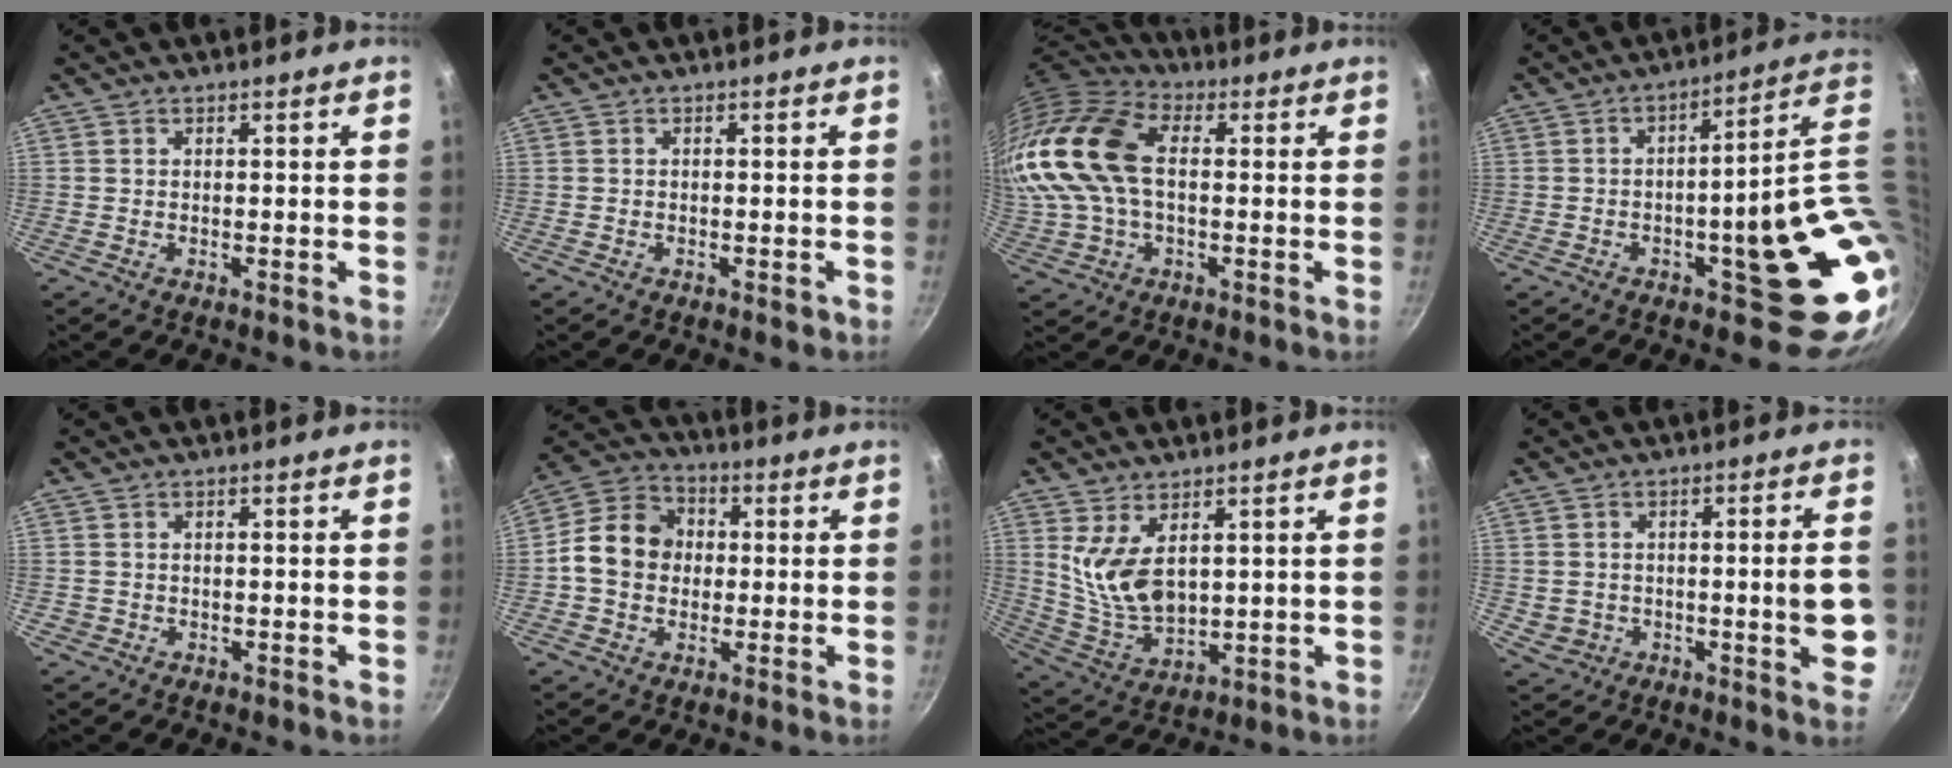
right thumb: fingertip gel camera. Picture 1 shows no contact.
{"total": 1.1, "force": [-0.6, 0.5, 0.8], "torque": [-0.014, 0.003, -0.009]}
{"total": 22.0, "force": [2.4, 13.8, 17.0], "torque": [-0.374, 0.029, 0.036]}
{"total": 20.6, "force": [-1.1, 5.7, 19.8], "torque": [-0.205, 0.003, -0.001]}
{"total": 0.9, "force": [-0.3, 0.8, 0.2], "torque": [-0.006, 0.004, 0.000]}
{"total": 11.7, "force": [-0.1, 9.7, 6.5], "torque": [-0.081, 0.024, -0.023]}
{"total": 10.3, "force": [3.4, 5.8, 7.8], "torque": [-0.142, -0.042, 0.081]}
{"total": 9.0, "force": [-0.9, 4.0, 8.0], "torque": [-0.104, 0.011, -0.003]}